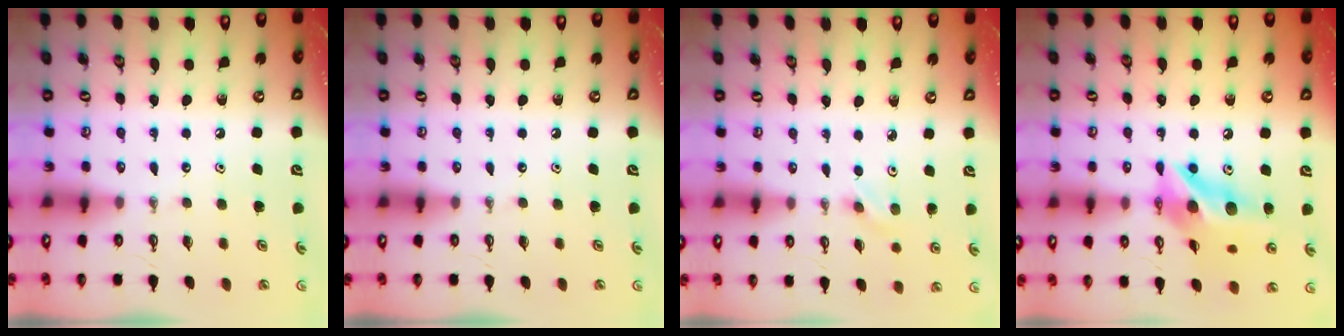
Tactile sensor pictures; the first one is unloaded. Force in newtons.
{"total": 0.0}
{"total": 2.7, "press": 2.3, "slide": 1.4}
{"total": 13.5, "press": 13.4, "slide": 1.3}